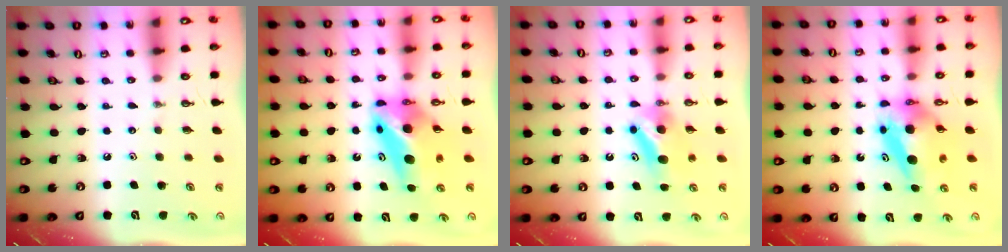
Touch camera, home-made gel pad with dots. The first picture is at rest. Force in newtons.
{"total": 9.7, "press": 9.4, "slide": 2.3}
{"total": 8.0, "press": 6.6, "slide": 4.5}
{"total": 6.8, "press": 6.7, "slide": 1.0}